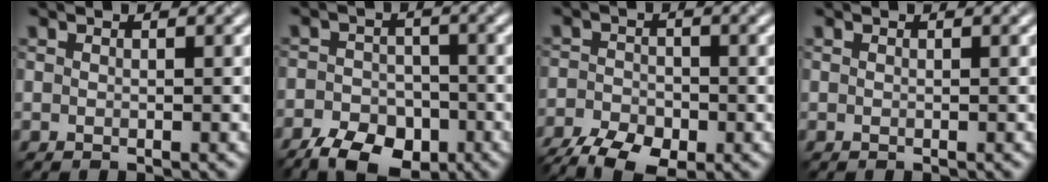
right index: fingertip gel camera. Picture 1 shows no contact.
{"total": 6.9, "force": [-4.8, 4.0, 2.9], "torque": [-0.034, -0.012, -0.078]}
{"total": 7.0, "force": [-4.8, 3.5, 3.6], "torque": [-0.065, -0.023, -0.076]}
{"total": 0.0}